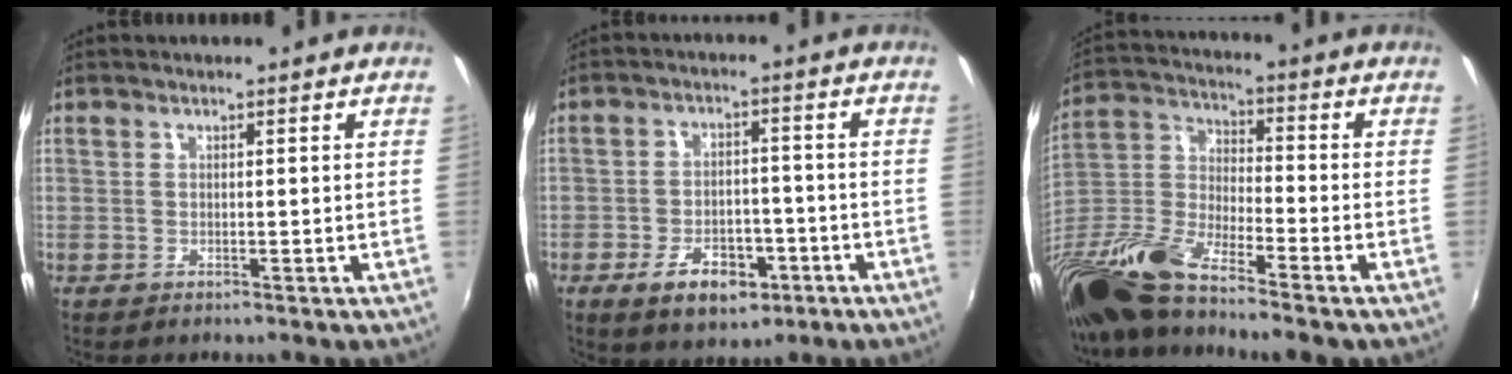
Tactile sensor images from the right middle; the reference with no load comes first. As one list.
[{"total": 9.2, "force": [-4.8, 5.4, 5.8], "torque": [-0.121, 0.005, -0.064]}, {"total": 18.1, "force": [-13.0, 3.9, 11.9], "torque": [-0.253, -0.035, -0.261]}]